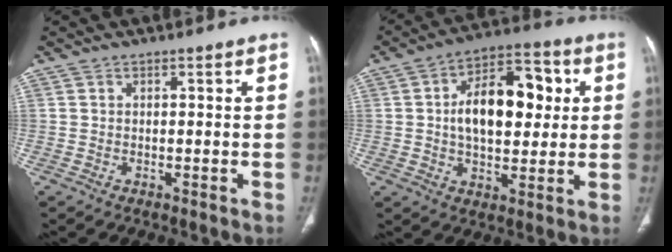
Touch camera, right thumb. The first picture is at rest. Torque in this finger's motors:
{"motor_torque": [-1.03, 1.25, 0.87, 0.70, 0.15]}